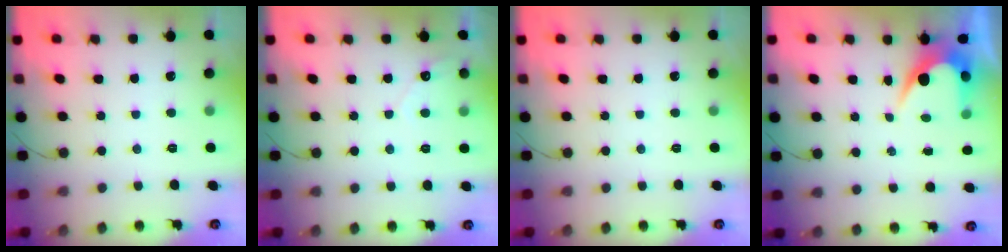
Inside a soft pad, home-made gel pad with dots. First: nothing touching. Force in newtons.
{"total": 2.7, "press": 2.7, "slide": 0.2}
{"total": 0.0}
{"total": 6.1, "press": 6.1, "slide": 0.3}